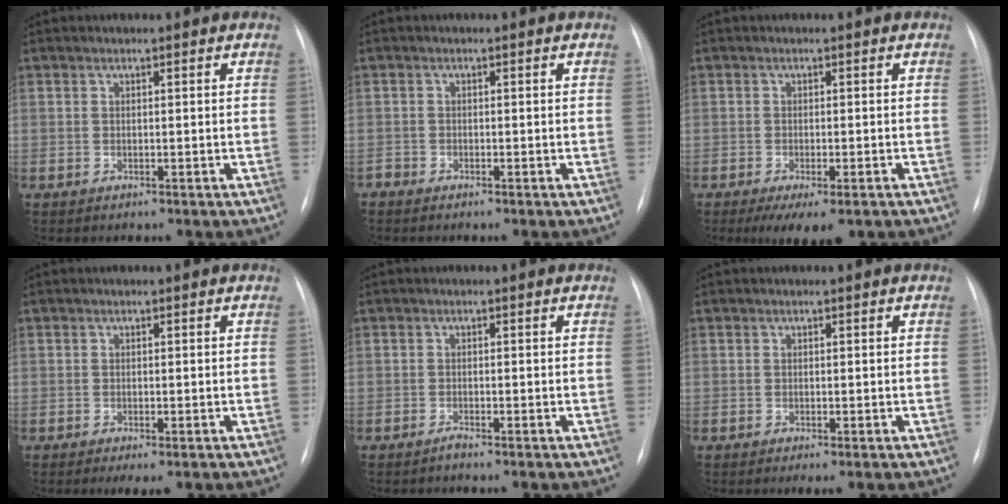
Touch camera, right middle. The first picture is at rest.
{"total": 0.8, "force": [-0.7, 0.2, 0.0], "torque": [0.000, -0.001, -0.014]}
{"total": 4.3, "force": [-2.7, 1.3, 3.2], "torque": [-0.043, -0.010, -0.034]}
{"total": 1.7, "force": [-0.9, 0.5, 1.3], "torque": [-0.022, -0.006, -0.008]}
{"total": 0.6, "force": [-0.5, -0.2, 0.2], "torque": [-0.004, -0.001, -0.009]}
{"total": 0.5, "force": [-0.2, 0.1, 0.5], "torque": [-0.010, -0.005, -0.003]}